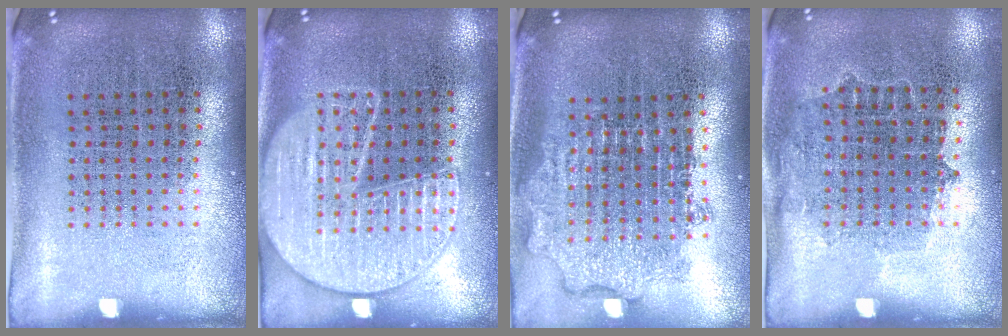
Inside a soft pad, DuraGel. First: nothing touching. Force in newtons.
{"total": 2.0, "press": 2.0, "slide": 0.2}
{"total": 1.9, "press": 1.5, "slide": 1.2}
{"total": 0.8, "press": 0.8, "slide": 0.3}